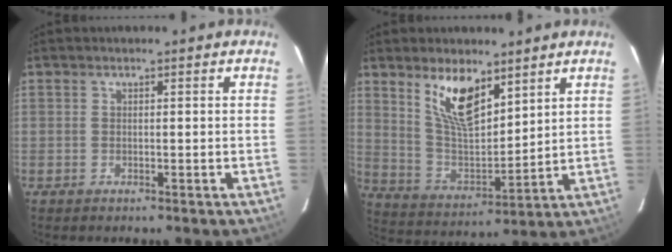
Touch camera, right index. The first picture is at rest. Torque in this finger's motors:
{"motor_torque": [1.04, 0.96, 0.43, 0.08]}